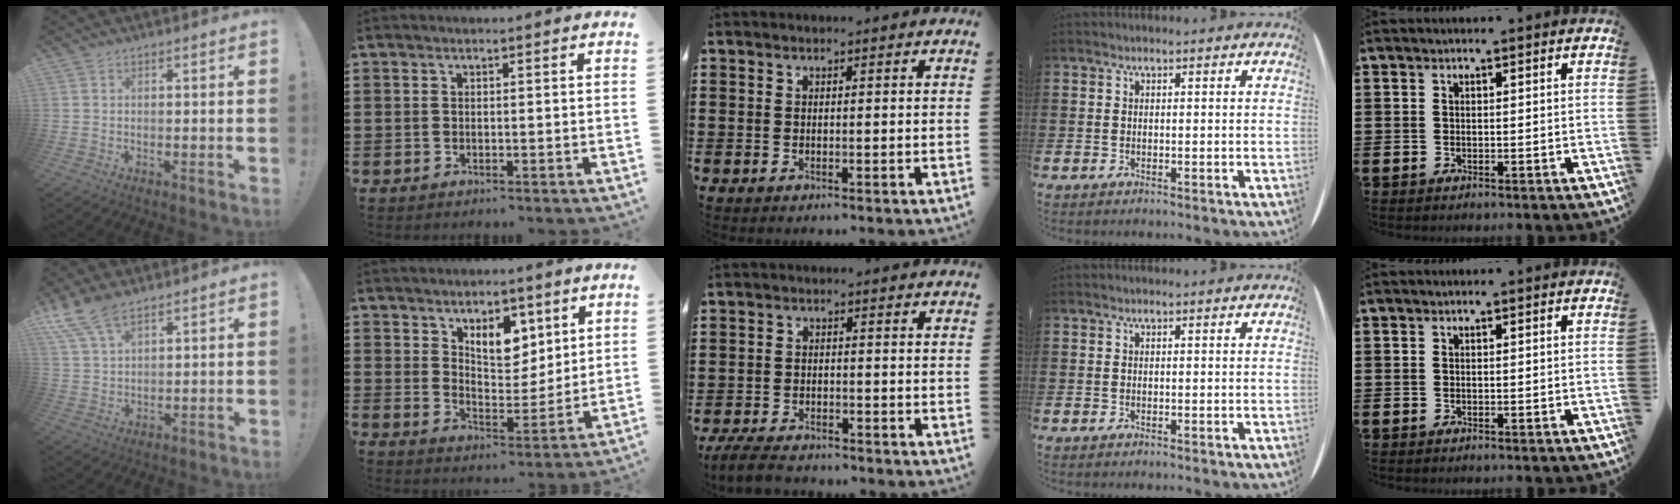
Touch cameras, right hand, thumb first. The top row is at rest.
{"thumb": {"total": 8.6, "force": [6.4, 3.5, 4.6], "torque": [-0.085, -0.028, 0.124]}, "index": {"total": 7.3, "force": [4.2, 4.3, 4.1], "torque": [-0.075, -0.006, 0.074]}, "middle": {"total": 4.3, "force": [-4.0, 0.8, 1.3], "torque": [-0.035, -0.001, -0.083]}}